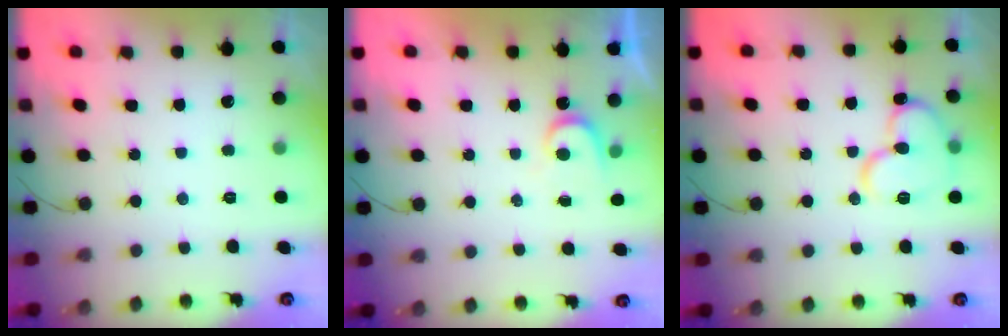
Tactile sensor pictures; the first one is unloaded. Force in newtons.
{"total": 3.4, "press": 3.3, "slide": 0.3}
{"total": 12.5, "press": 12.4, "slide": 1.2}